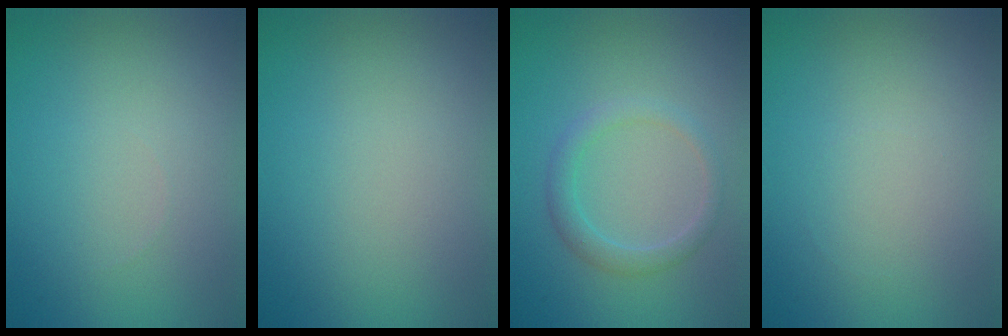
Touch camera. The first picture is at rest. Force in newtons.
{"total": 0.0}
{"total": 2.0, "press": 2.0, "slide": 0.3}
{"total": 0.0}